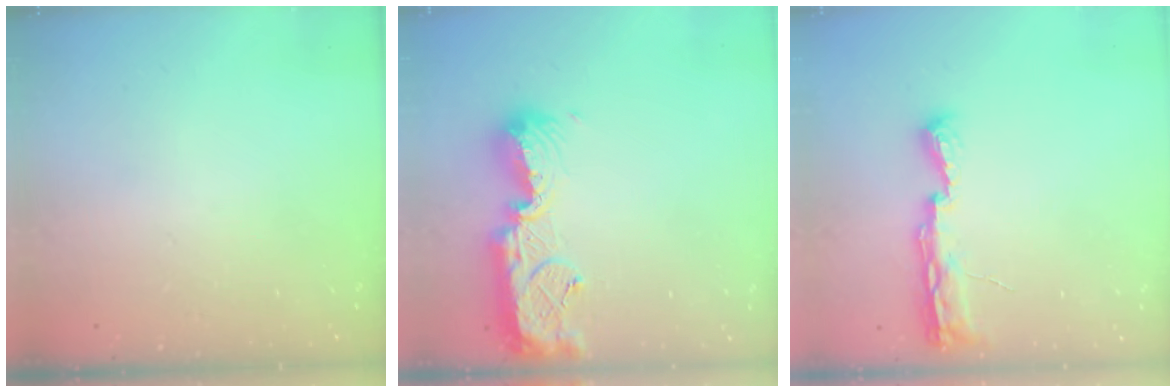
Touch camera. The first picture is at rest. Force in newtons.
{"total": 13.1, "press": 13.1, "slide": 0.8}
{"total": 8.1, "press": 8.0, "slide": 0.9}